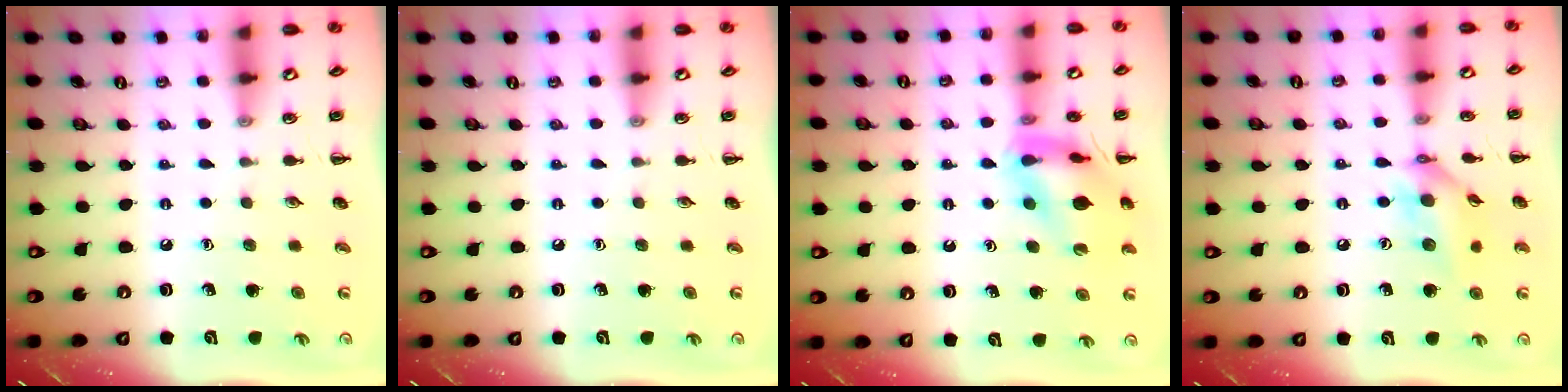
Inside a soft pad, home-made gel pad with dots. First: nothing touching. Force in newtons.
{"total": 0.0}
{"total": 14.2, "press": 14.0, "slide": 1.8}
{"total": 12.1, "press": 11.9, "slide": 2.3}